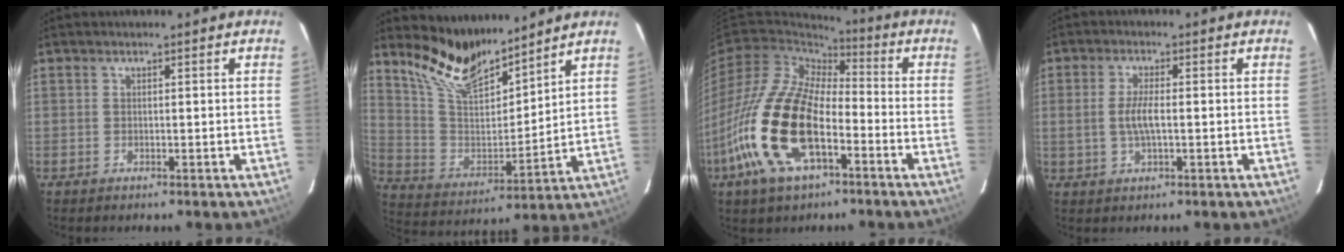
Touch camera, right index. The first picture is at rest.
{"total": 13.7, "force": [11.6, 4.0, 6.1], "torque": [-0.133, -0.006, 0.226]}
{"total": 19.4, "force": [-7.6, 9.4, 15.3], "torque": [-0.328, -0.012, -0.151]}
{"total": 4.3, "force": [-0.4, 1.2, 4.1], "torque": [-0.080, -0.002, -0.004]}